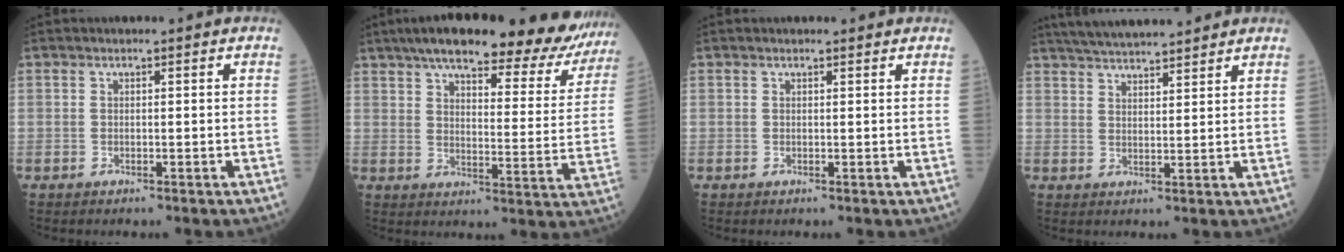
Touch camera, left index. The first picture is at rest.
{"total": 28.3, "force": [24.0, 6.2, 13.7], "torque": [-0.194, -0.029, 0.288]}
{"total": 1.7, "force": [1.6, 0.4, 0.3], "torque": [-0.009, 0.003, 0.014]}
{"total": 12.6, "force": [11.4, 1.5, 5.1], "torque": [-0.085, 0.025, 0.172]}